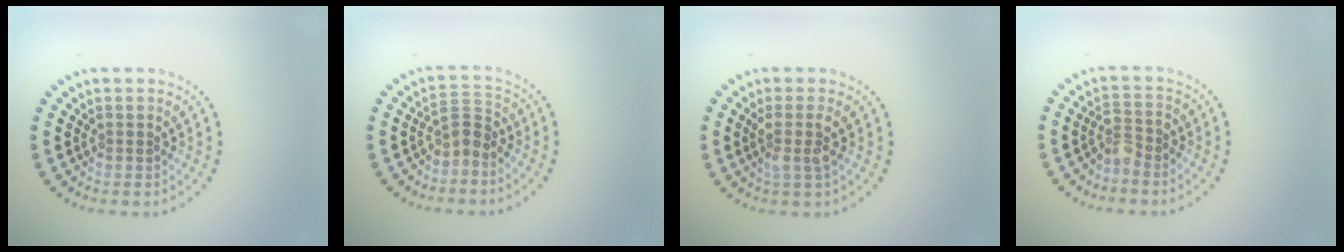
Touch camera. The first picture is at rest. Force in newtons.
{"total": 2.0, "press": 1.4, "slide": 1.5}
{"total": 2.1, "press": 1.6, "slide": 1.2}
{"total": 1.8, "press": 1.4, "slide": 1.2}